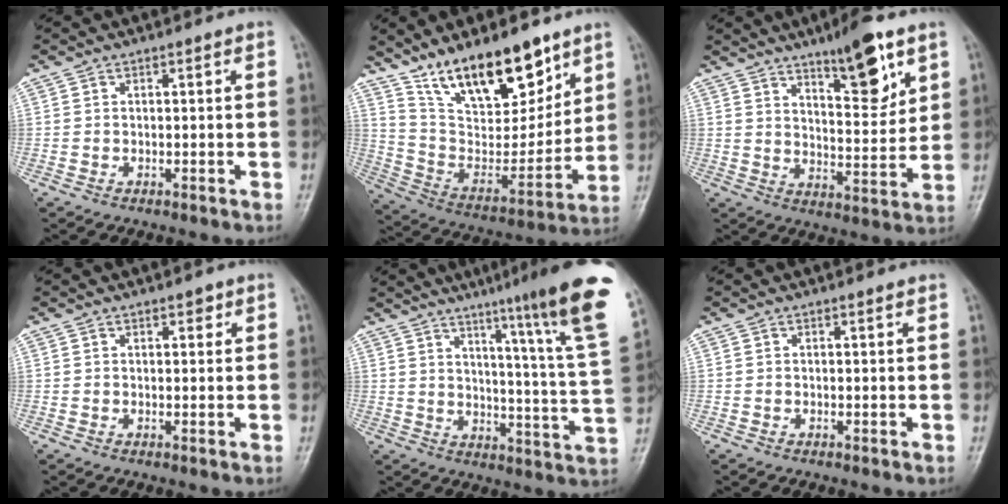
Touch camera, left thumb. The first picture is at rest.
{"total": 20.6, "force": [14.1, 8.2, 12.7], "torque": [-0.160, -0.072, 0.258]}
{"total": 12.0, "force": [7.3, 3.4, 8.9], "torque": [-0.113, -0.047, 0.116]}
{"total": 1.7, "force": [1.1, 0.8, 1.0], "torque": [-0.004, -0.004, 0.013]}
{"total": 20.9, "force": [13.9, 0.0, 15.6], "torque": [-0.191, -0.086, 0.183]}
{"total": 0.7, "force": [0.7, 0.0, 0.3], "torque": [-0.006, -0.003, 0.011]}